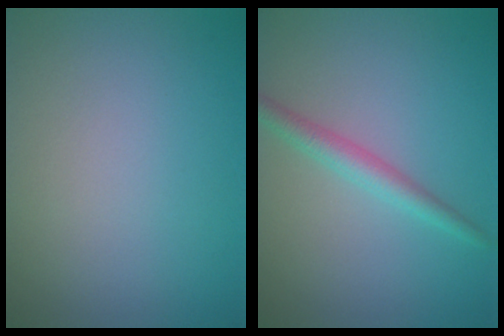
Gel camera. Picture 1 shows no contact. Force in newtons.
{"total": 2.3, "press": 2.3, "slide": 0.0}